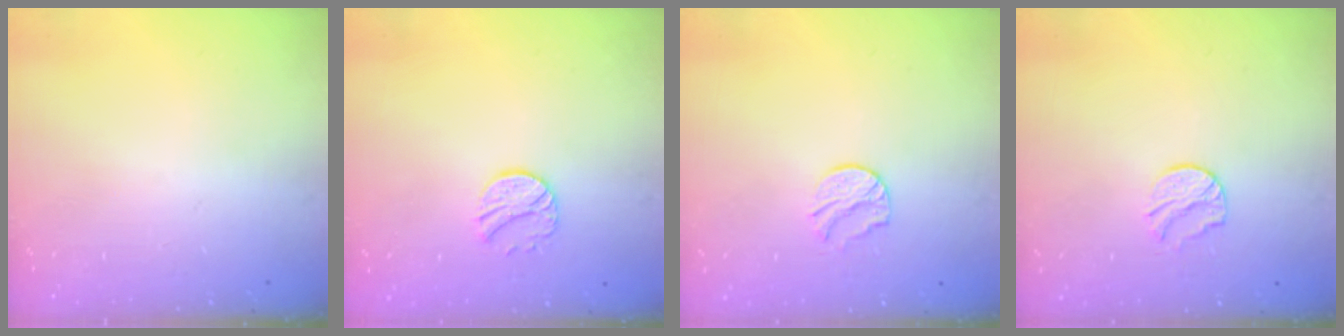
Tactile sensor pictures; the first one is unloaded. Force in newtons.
{"total": 8.7, "press": 8.7, "slide": 0.3}
{"total": 6.4, "press": 6.3, "slide": 0.6}
{"total": 6.4, "press": 6.3, "slide": 0.6}